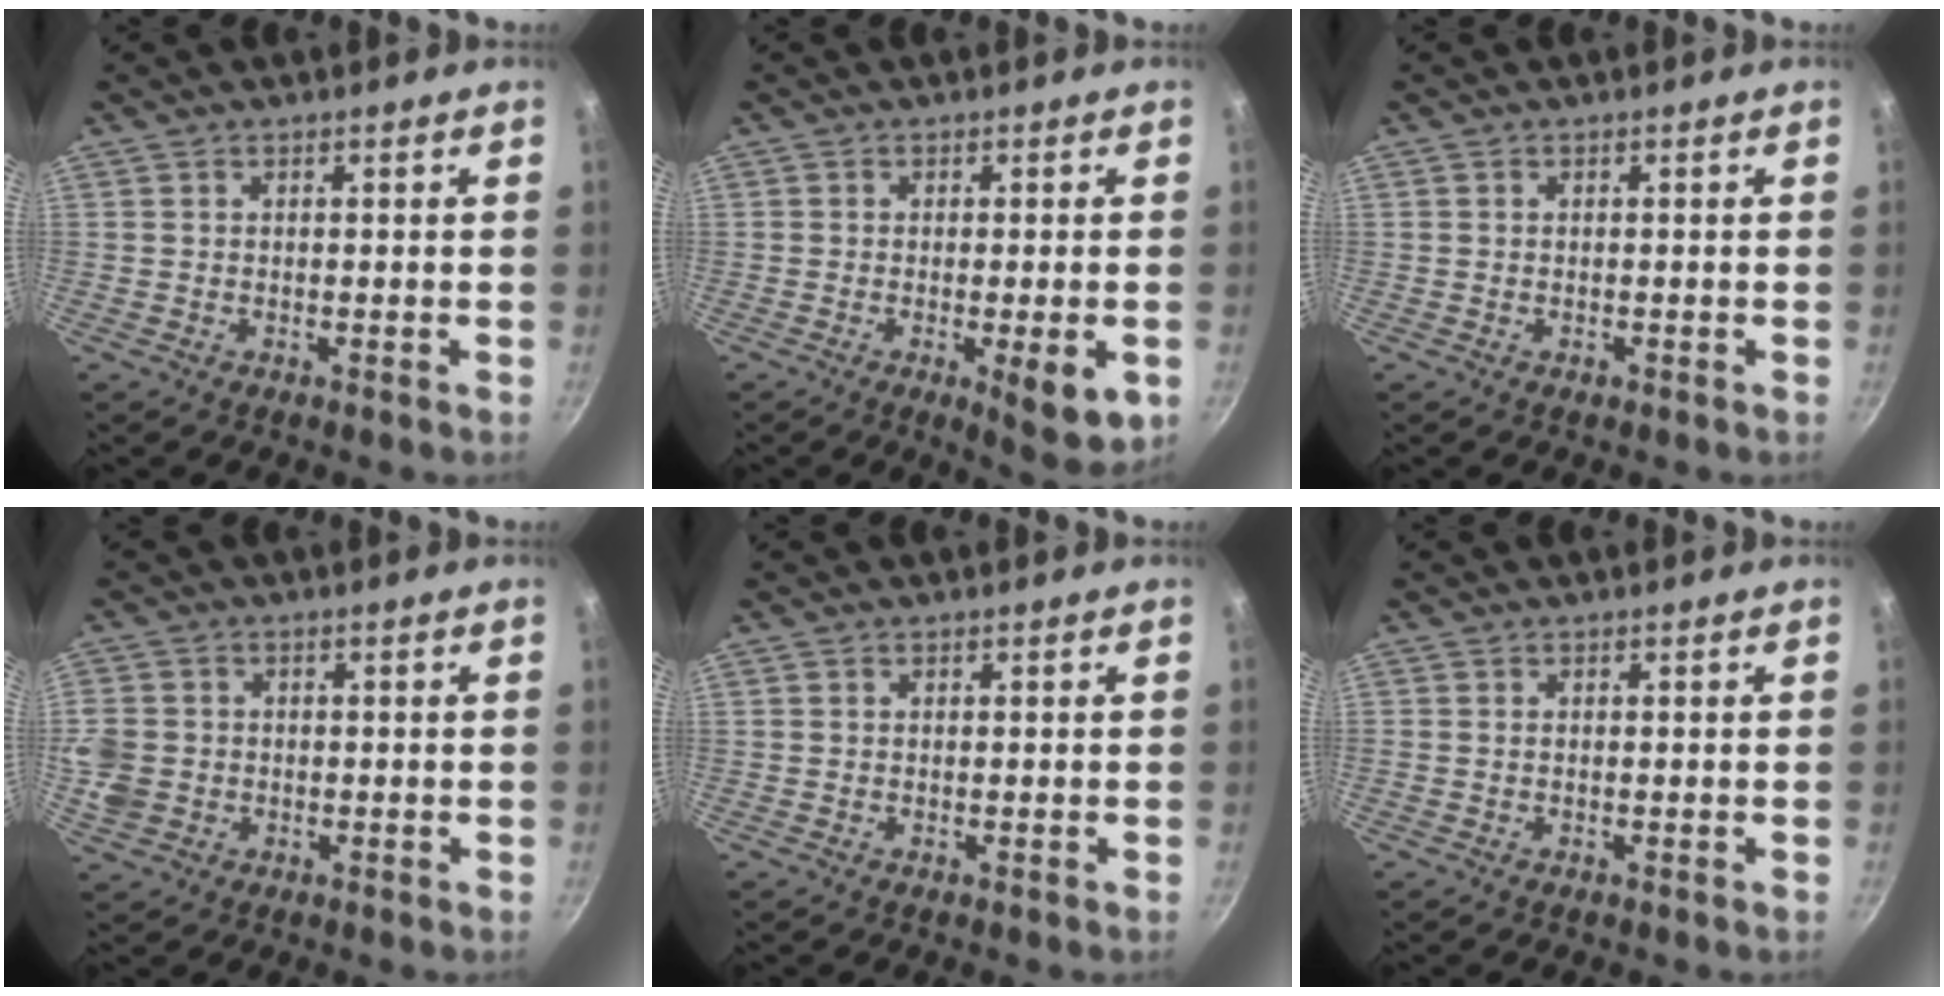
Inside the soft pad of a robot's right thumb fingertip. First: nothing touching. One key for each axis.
{"total": 7.8, "fx": -2.2, "fy": 2.2, "fz": 7.2, "tx": -0.088, "ty": -0.003, "tz": -0.024}
{"total": 0.6, "fx": -0.2, "fy": 0.5, "fz": 0.2, "tx": -0.002, "ty": 0.001, "tz": -0.005}
{"total": 7.5, "fx": -0.8, "fy": 6.6, "fz": 3.5, "tx": -0.075, "ty": 0.005, "tz": -0.018}
{"total": 0.0}
{"total": 0.0}